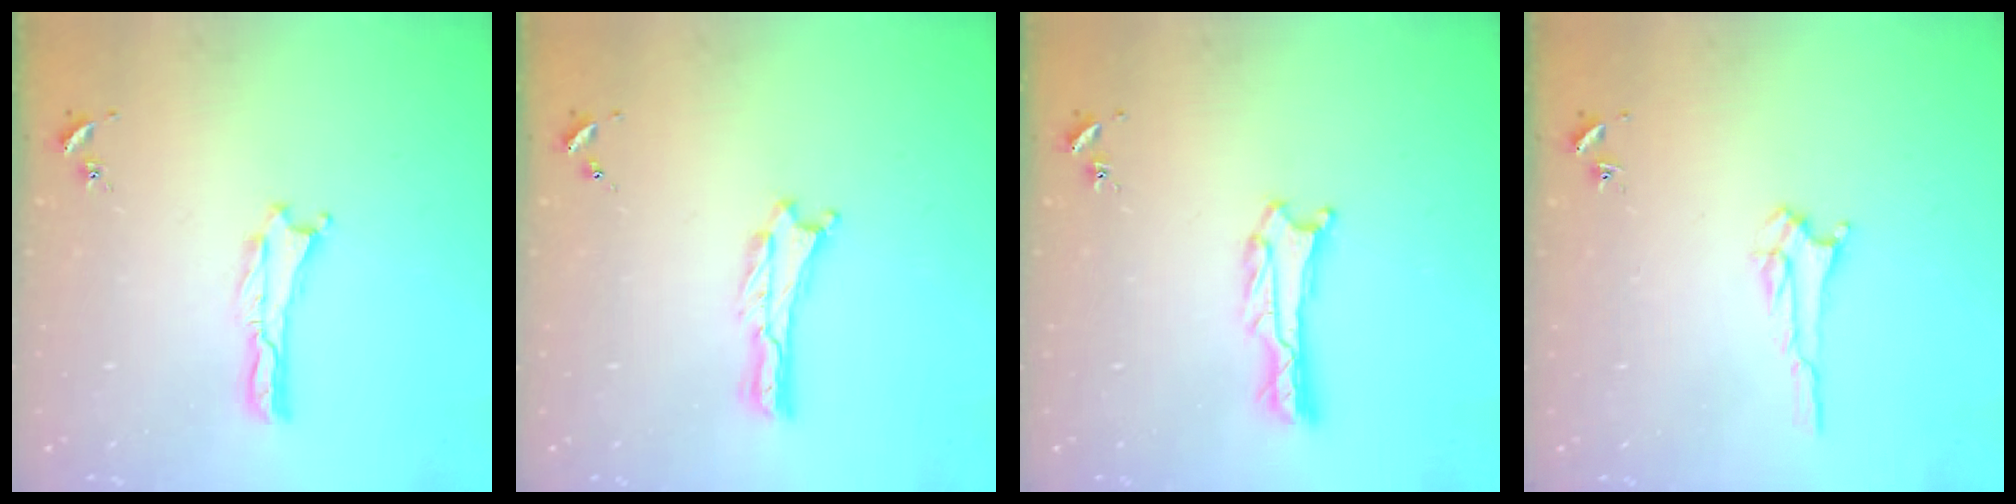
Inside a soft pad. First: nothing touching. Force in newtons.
{"total": 0.0}
{"total": 1.1, "press": 1.1, "slide": 0.0}
{"total": 2.6, "press": 2.6, "slide": 0.4}